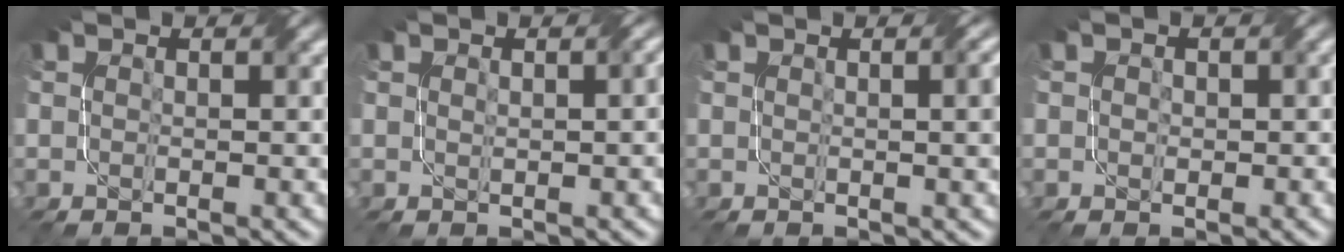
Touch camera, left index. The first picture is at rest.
{"total": 1.7, "force": [0.3, 0.5, 1.6], "torque": [-0.019, 0.006, 0.008]}
{"total": 3.6, "force": [0.6, 1.3, 3.3], "torque": [-0.023, 0.012, 0.004]}
{"total": 0.9, "force": [0.2, 0.7, 0.5], "torque": [-0.008, 0.000, 0.002]}